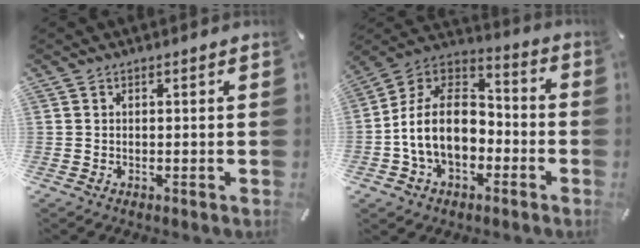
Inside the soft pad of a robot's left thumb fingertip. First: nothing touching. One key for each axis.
{"total": 15.6, "fx": -4.0, "fy": 11.6, "fz": 9.7, "tx": -0.205, "ty": 0.025, "tz": -0.075}